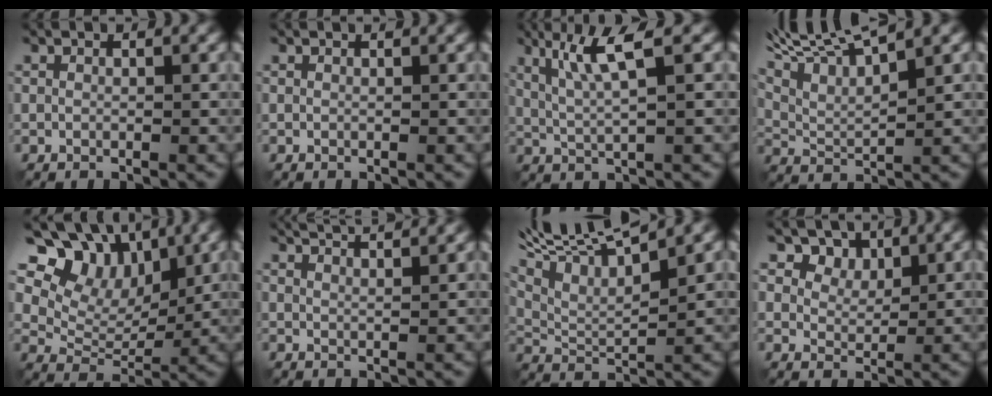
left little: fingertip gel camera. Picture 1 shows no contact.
{"total": 0.5, "force": [0.5, 0.1, 0.2], "torque": [-0.003, 0.001, 0.003]}
{"total": 4.8, "force": [1.4, 0.6, 4.5], "torque": [-0.096, 0.001, 0.035]}
{"total": 7.0, "force": [4.6, 1.6, 5.0], "torque": [-0.103, 0.018, 0.087]}
{"total": 10.2, "force": [5.5, 6.8, 5.1], "torque": [-0.114, 0.011, 0.095]}
{"total": 6.9, "force": [5.4, 2.0, 3.9], "torque": [-0.039, 0.027, 0.046]}
{"total": 9.6, "force": [5.8, 3.0, 7.0], "torque": [-0.140, 0.022, 0.098]}
{"total": 3.9, "force": [2.3, 2.7, 1.7], "torque": [-0.040, -0.021, 0.055]}